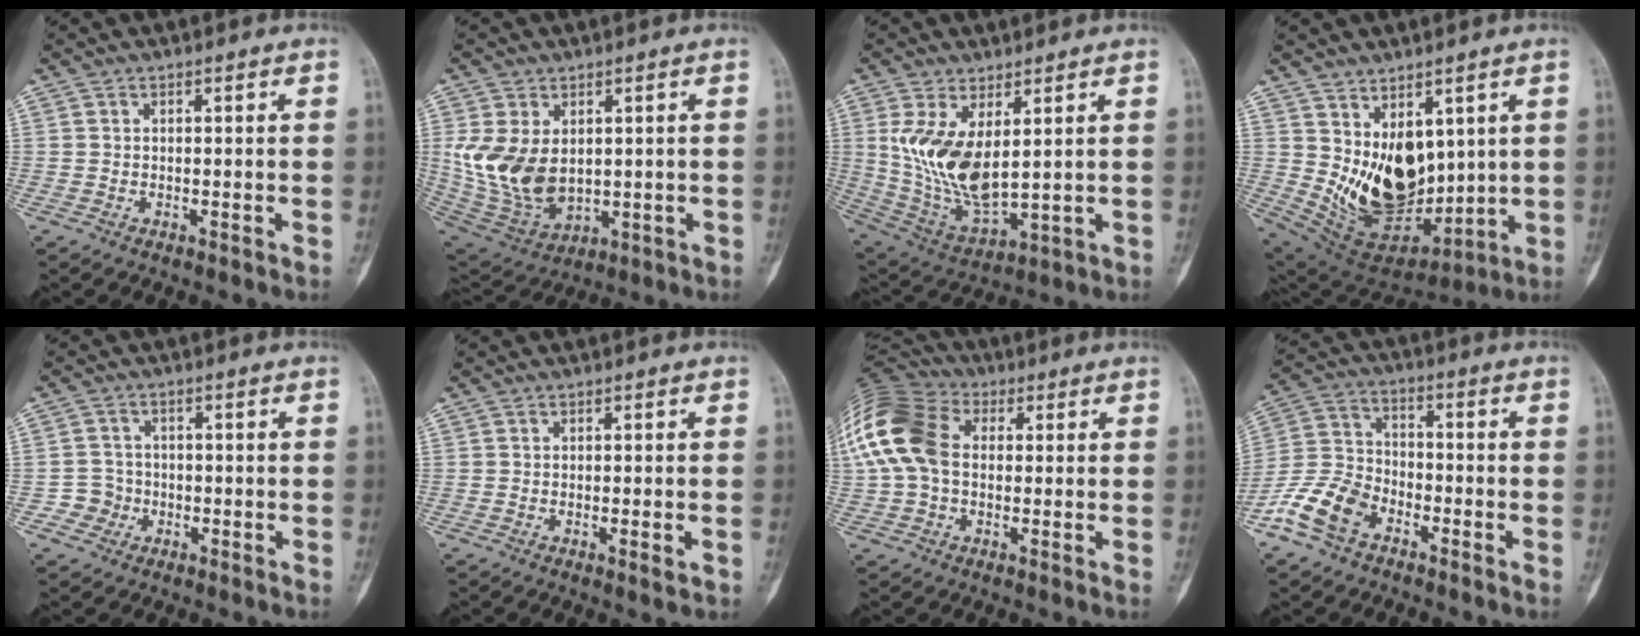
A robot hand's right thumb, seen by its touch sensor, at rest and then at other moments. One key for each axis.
{"total": 13.5, "fx": 1.4, "fy": 9.0, "fz": 10.0, "tx": -0.183, "ty": -0.015, "tz": 0.051}
{"total": 13.7, "fx": 2.9, "fy": 6.3, "fz": 11.8, "tx": -0.224, "ty": -0.027, "tz": 0.079}
{"total": 15.8, "fx": 3.0, "fy": 10.1, "fz": 11.8, "tx": -0.152, "ty": -0.042, "tz": 0.090}
{"total": 3.4, "fx": -1.4, "fy": 3.1, "fz": -0.3, "tx": 0.026, "ty": 0.012, "tz": -0.031}
{"total": 1.9, "fx": -0.5, "fy": 0.4, "fz": 1.8, "tx": -0.021, "ty": -0.007, "tz": -0.005}
{"total": 17.9, "fx": 2.2, "fy": 12.6, "fz": 12.5, "tx": -0.284, "ty": 0.033, "tz": 0.033}
{"total": 10.7, "fx": -6.4, "fy": 6.6, "fz": 5.4, "tx": -0.109, "ty": 0.036, "tz": -0.135}